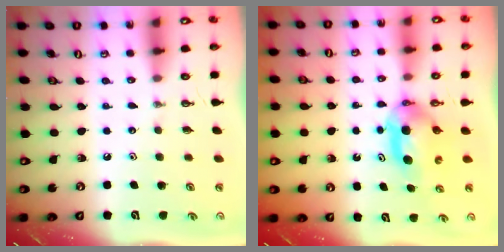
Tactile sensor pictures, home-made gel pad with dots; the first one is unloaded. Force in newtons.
{"total": 8.7, "press": 5.2, "slide": 6.9}